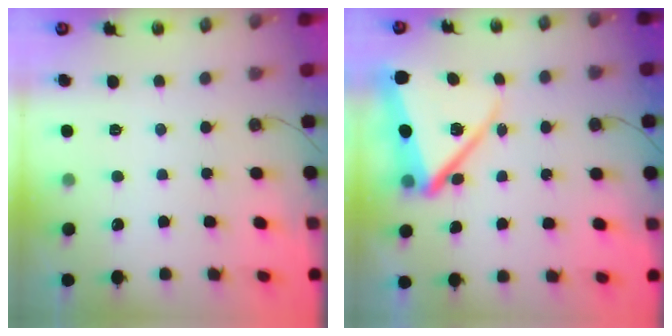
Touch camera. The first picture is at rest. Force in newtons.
{"total": 14.1, "press": 13.9, "slide": 2.1}